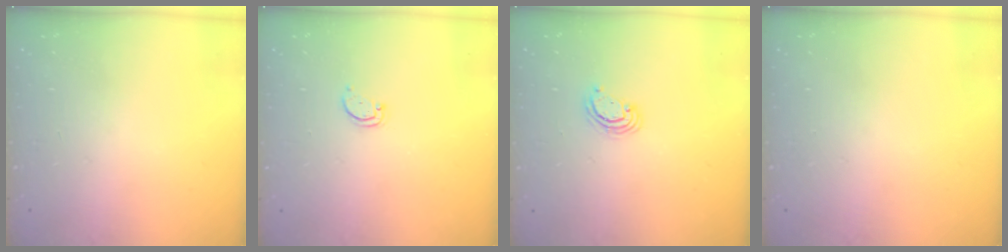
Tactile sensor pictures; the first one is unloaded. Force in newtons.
{"total": 2.6, "press": 2.5, "slide": 0.4}
{"total": 3.2, "press": 3.1, "slide": 0.3}
{"total": 0.0}